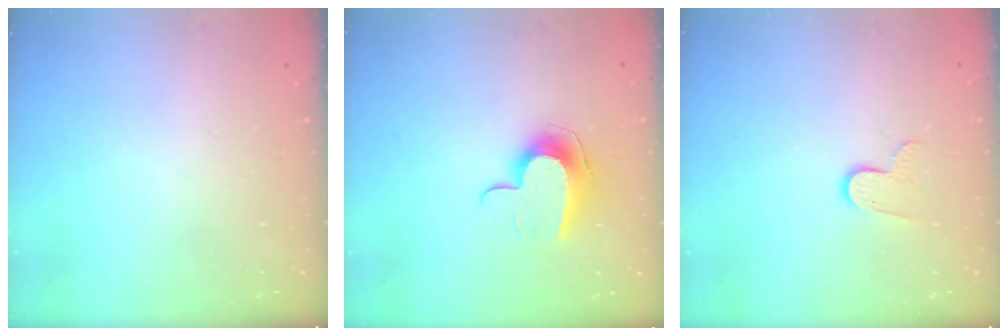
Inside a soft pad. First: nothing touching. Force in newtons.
{"total": 10.3, "press": 10.3, "slide": 0.4}
{"total": 7.6, "press": 7.6, "slide": 0.7}